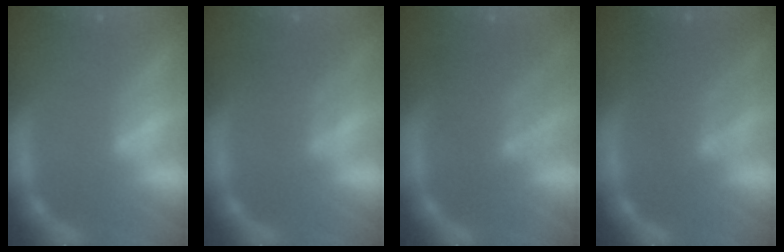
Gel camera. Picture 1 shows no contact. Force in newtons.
{"total": 2.5}
{"total": 5.1}
{"total": 5.6}